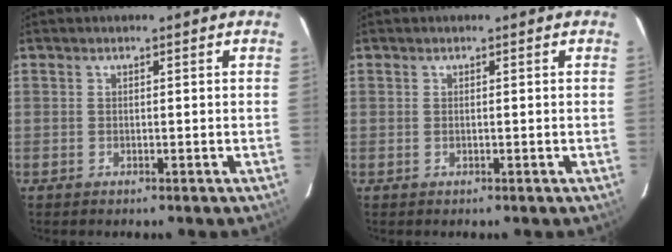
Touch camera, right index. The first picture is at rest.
{"total": 0.0}